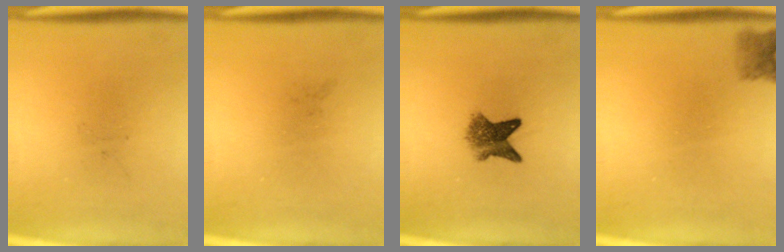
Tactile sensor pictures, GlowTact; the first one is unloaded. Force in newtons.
{"total": 0.0}
{"total": 4.9}
{"total": 2.3}